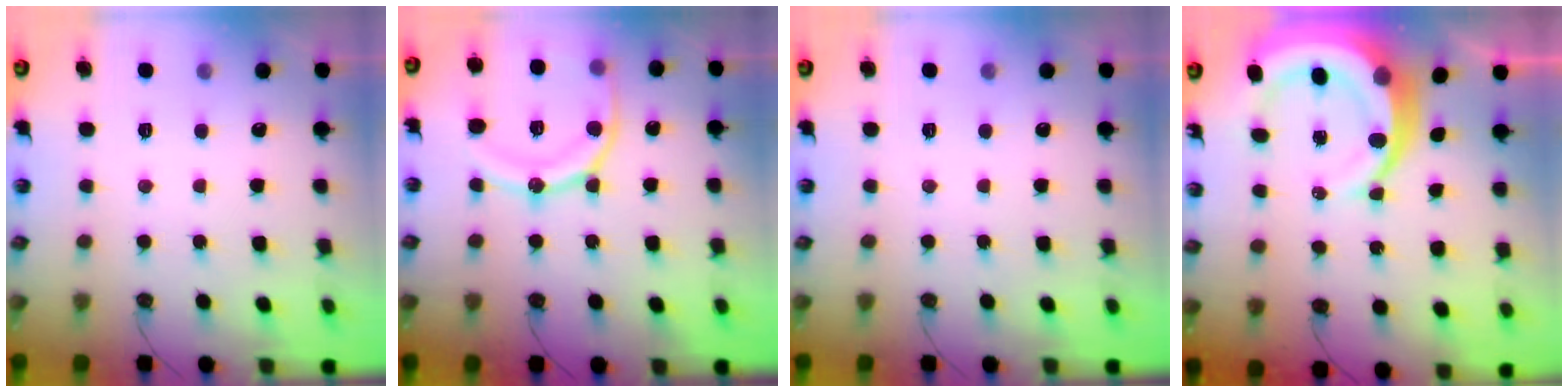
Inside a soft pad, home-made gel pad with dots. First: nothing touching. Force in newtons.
{"total": 15.9, "press": 15.8, "slide": 1.9}
{"total": 0.0}
{"total": 12.7, "press": 12.6, "slide": 1.5}